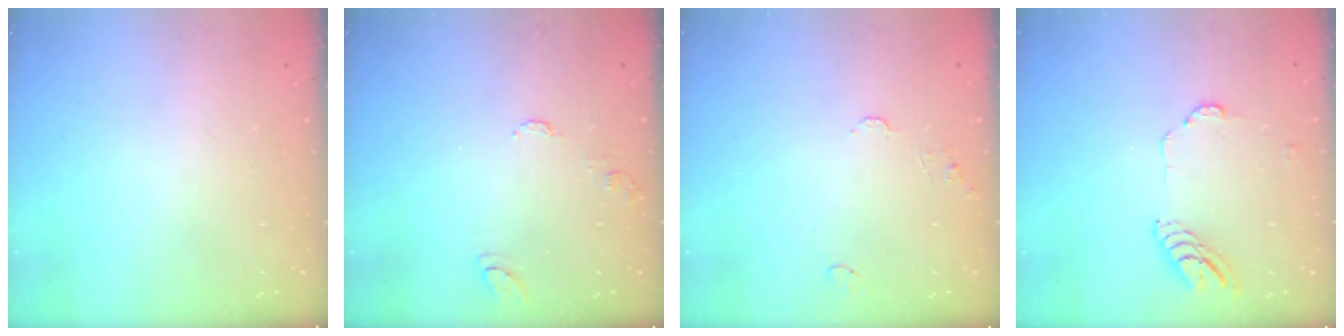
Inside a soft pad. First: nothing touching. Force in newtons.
{"total": 8.4, "press": 8.3, "slide": 0.6}
{"total": 6.7, "press": 6.6, "slide": 0.6}
{"total": 6.5, "press": 6.4, "slide": 0.4}